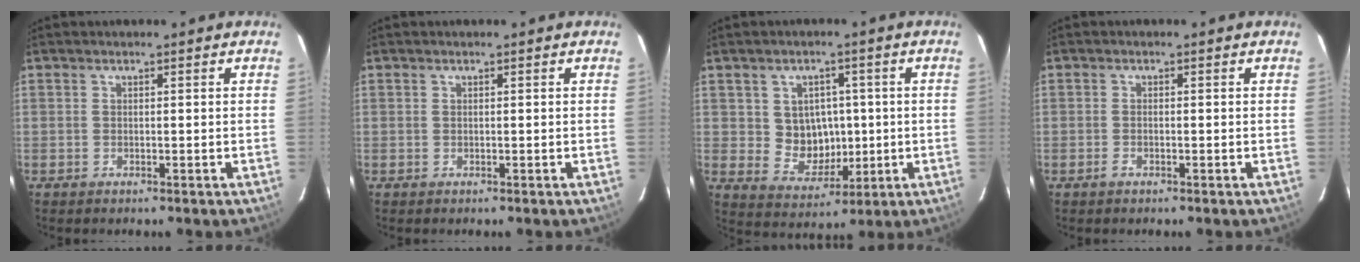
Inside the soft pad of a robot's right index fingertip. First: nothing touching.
{"total": 0.0}
{"total": 7.6, "force": [0.4, 7.1, 2.9], "torque": [-0.058, 0.005, 0.026]}
{"total": 1.1, "force": [-0.7, 0.4, 0.7], "torque": [-0.015, 0.000, -0.013]}